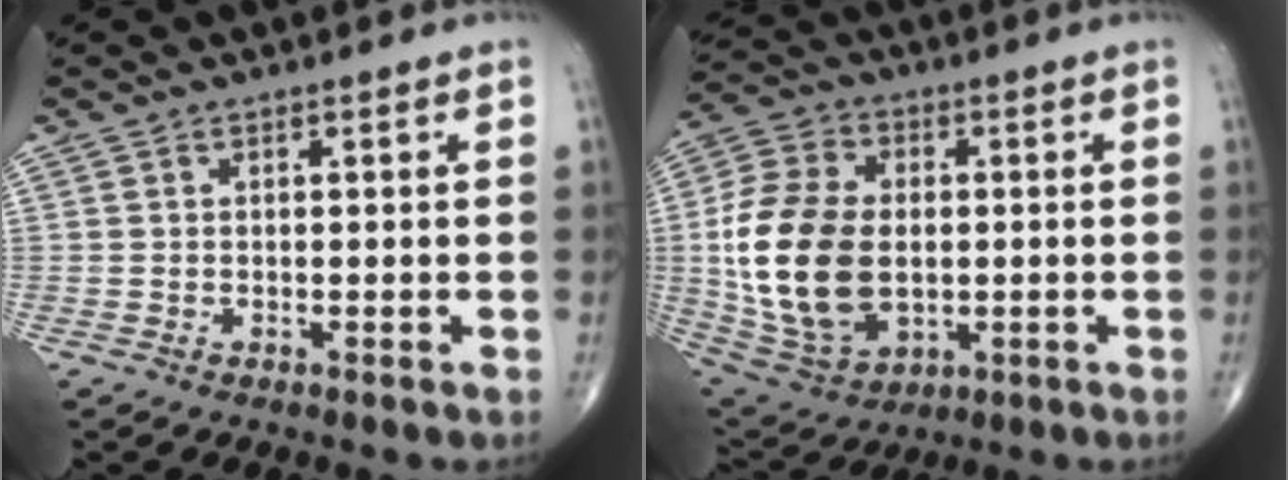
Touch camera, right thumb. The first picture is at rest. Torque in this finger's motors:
{"motor_torque": [0.36, 0.75, 1.71, 0.06, 0.56]}